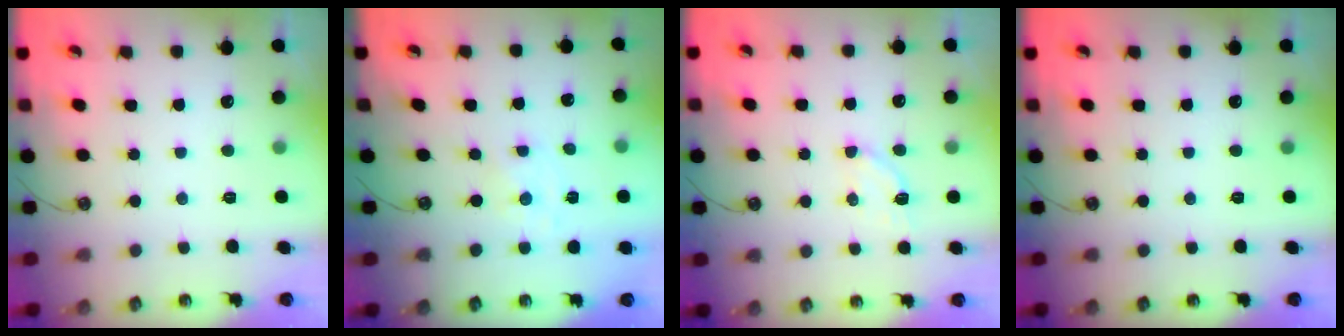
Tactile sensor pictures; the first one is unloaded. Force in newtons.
{"total": 0.0}
{"total": 4.1, "press": 3.9, "slide": 1.2}
{"total": 0.0}